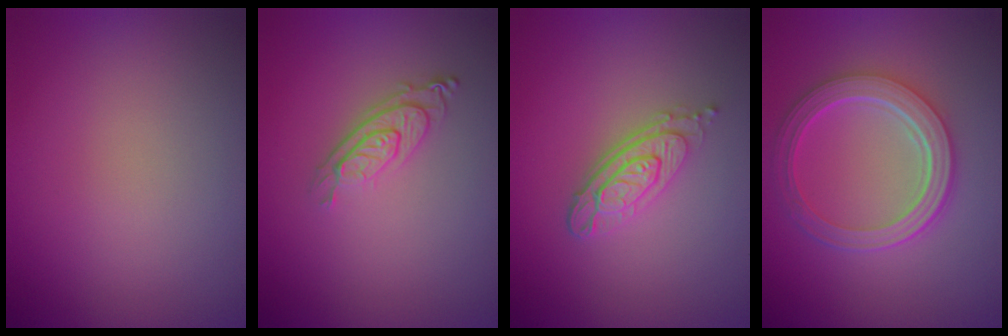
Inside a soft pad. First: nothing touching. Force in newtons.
{"total": 2.9, "press": 2.0, "slide": 2.0}
{"total": 3.7, "press": 2.9, "slide": 2.4}
{"total": 5.6, "press": 4.1, "slide": 3.8}